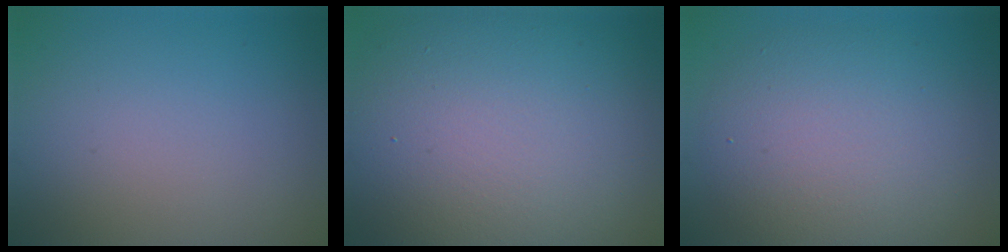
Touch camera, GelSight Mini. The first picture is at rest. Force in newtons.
{"total": 14.1, "press": 14.0, "slide": 1.3}
{"total": 7.2, "press": 7.2, "slide": 0.5}